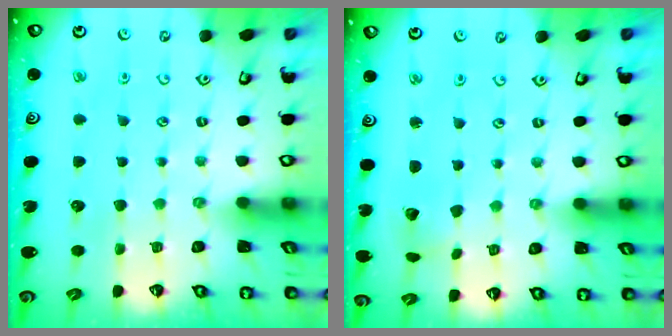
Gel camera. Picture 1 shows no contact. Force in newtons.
{"total": 2.2, "press": 2.2, "slide": 0.1}